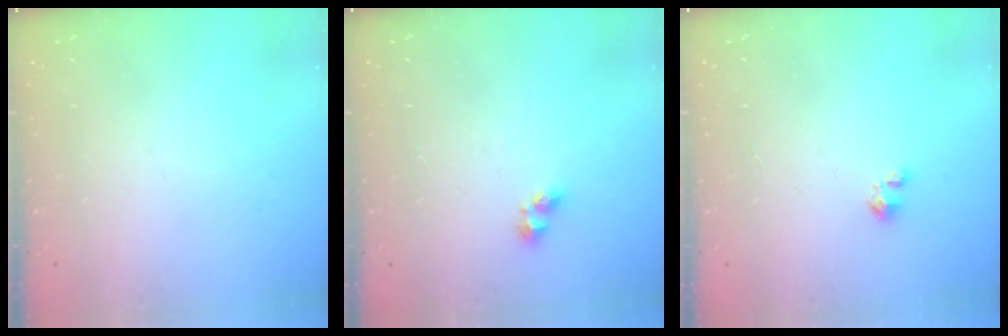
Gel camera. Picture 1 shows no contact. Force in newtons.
{"total": 3.7, "press": 3.7, "slide": 0.3}
{"total": 2.1, "press": 2.1, "slide": 0.2}